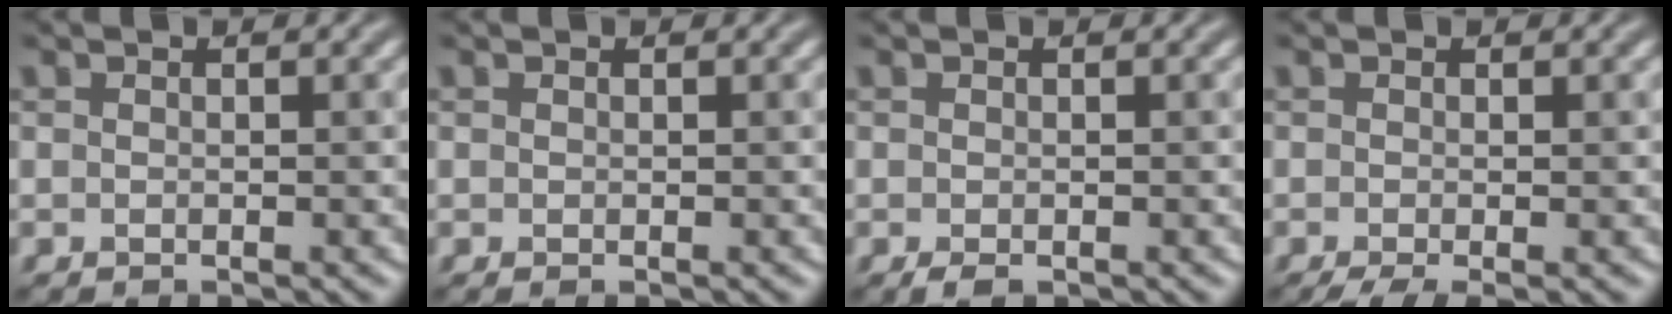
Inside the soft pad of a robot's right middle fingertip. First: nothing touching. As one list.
[{"total": 0.0}, {"total": 0.9, "force": [-0.5, 0.4, 0.6], "torque": [-0.014, -0.003, -0.008]}, {"total": 2.8, "force": [-1.5, 0.6, 2.3], "torque": [-0.038, -0.010, -0.027]}]